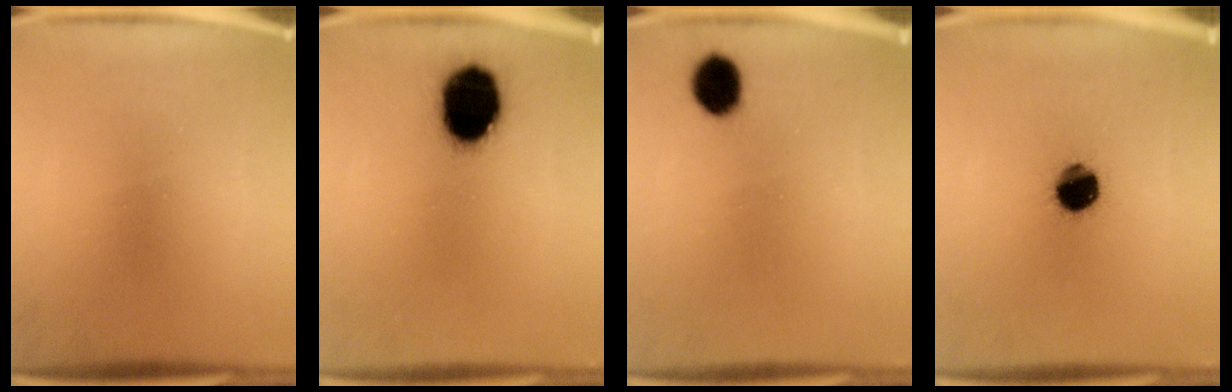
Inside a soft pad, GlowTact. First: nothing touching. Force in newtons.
{"total": 15.9}
{"total": 6.4}
{"total": 9.8}